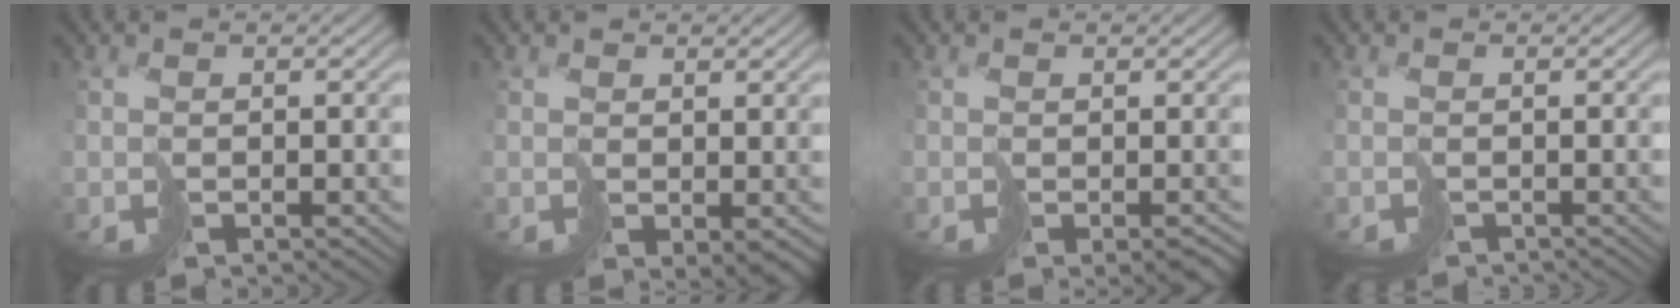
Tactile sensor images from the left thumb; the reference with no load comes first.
{"total": 3.3, "force": [-0.7, 1.9, 2.6], "torque": [-0.052, -0.011, -0.008]}
{"total": 3.4, "force": [-1.9, 1.2, 2.5], "torque": [-0.034, -0.014, -0.023]}
{"total": 1.3, "force": [-1.3, 0.0, -0.1], "torque": [0.003, -0.005, -0.028]}